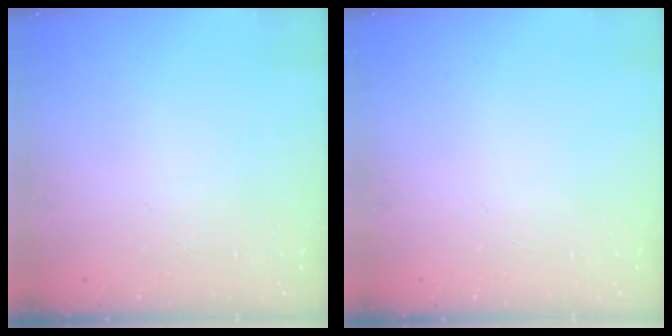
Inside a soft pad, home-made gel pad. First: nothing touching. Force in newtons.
{"total": 0.0}